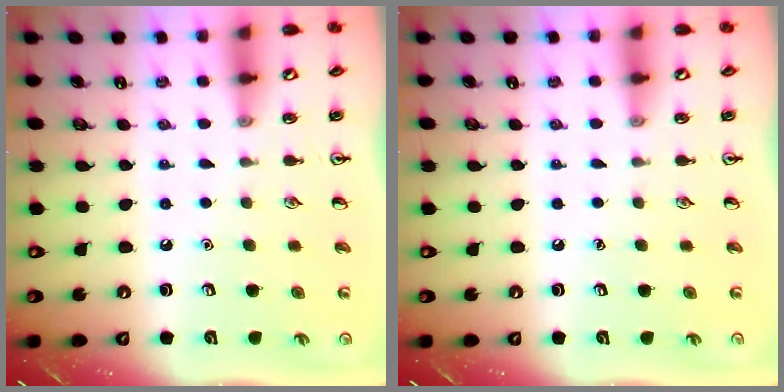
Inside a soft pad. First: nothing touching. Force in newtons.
{"total": 0.0}